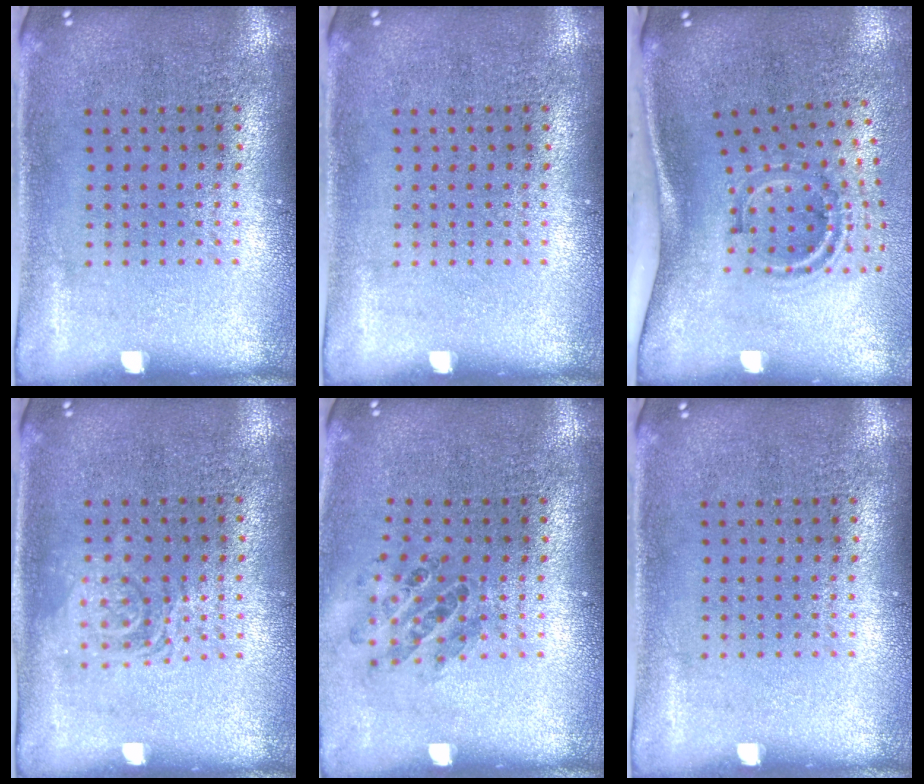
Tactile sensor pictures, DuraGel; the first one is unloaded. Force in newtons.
{"total": 0.0}
{"total": 1.7, "press": 1.1, "slide": 1.3}
{"total": 1.1, "press": 1.1, "slide": 0.3}
{"total": 0.8, "press": 0.8, "slide": 0.1}
{"total": 0.0}